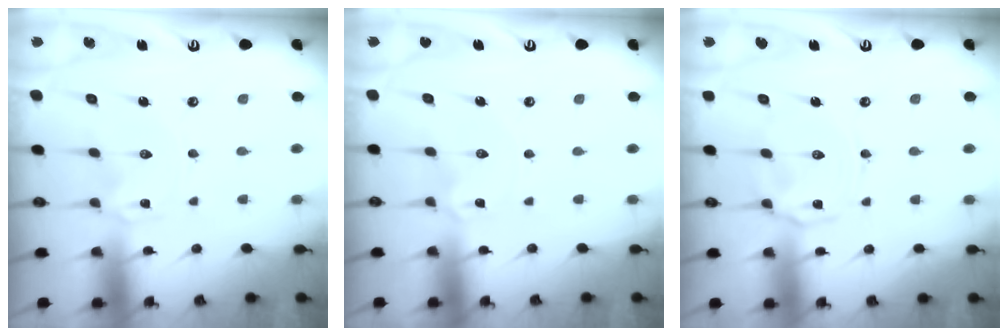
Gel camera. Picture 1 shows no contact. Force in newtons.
{"total": 1.8, "press": 1.8, "slide": 0.3}
{"total": 2.8, "press": 2.8, "slide": 0.6}